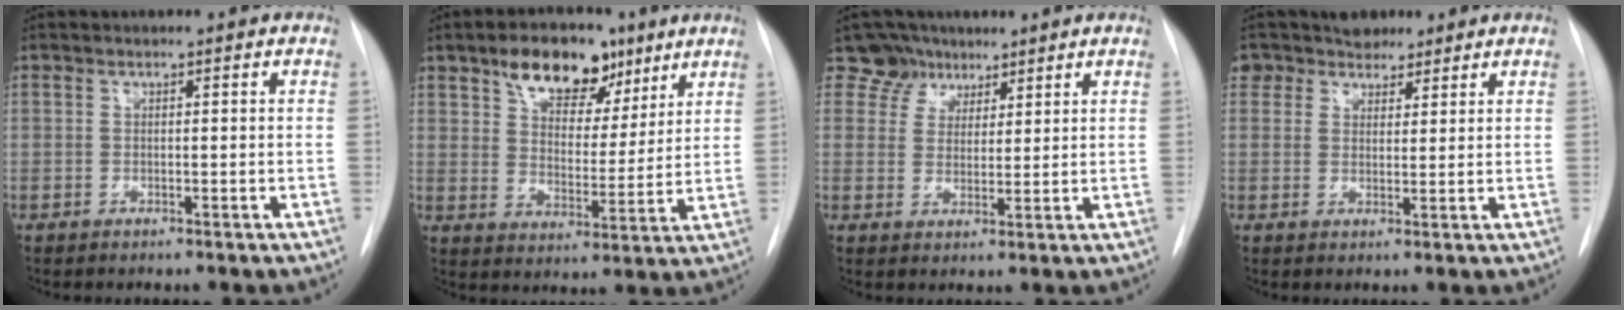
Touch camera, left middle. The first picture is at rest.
{"total": 11.0, "force": [7.0, 6.0, 6.1], "torque": [-0.099, 0.016, 0.118]}
{"total": 5.1, "force": [3.7, 3.4, -0.7], "torque": [0.021, 0.001, 0.062]}
{"total": 5.3, "force": [4.0, 3.4, 0.3], "torque": [0.001, 0.014, 0.068]}